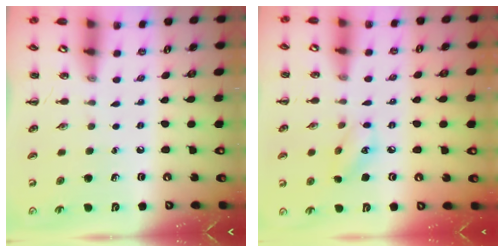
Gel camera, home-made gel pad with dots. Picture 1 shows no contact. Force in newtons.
{"total": 7.0, "press": 7.0, "slide": 0.7}